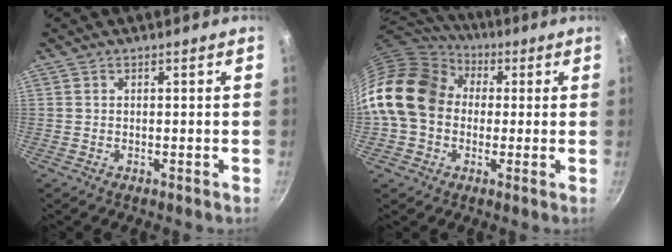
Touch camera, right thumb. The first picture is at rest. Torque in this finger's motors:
{"motor_torque": [2.49, 2.52, 0.42, -0.37, 0.44]}